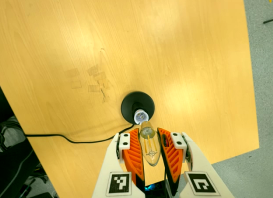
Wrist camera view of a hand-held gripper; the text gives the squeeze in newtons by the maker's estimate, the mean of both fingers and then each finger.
{"total": 19.3, "left": 20.5, "right": 18.0}